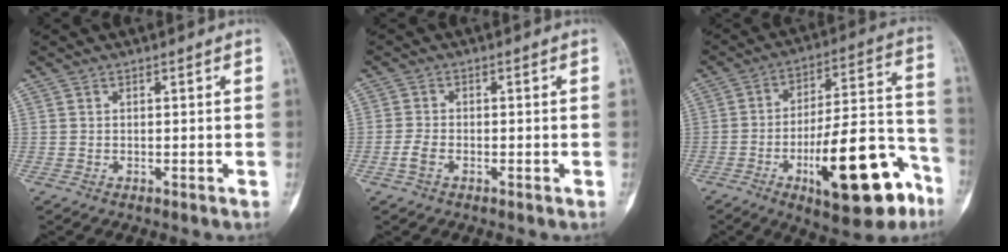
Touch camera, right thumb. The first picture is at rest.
{"total": 2.6, "force": [-1.1, 1.6, 1.8], "torque": [-0.043, 0.006, -0.024]}
{"total": 22.8, "force": [-10.5, 7.9, 18.6], "torque": [-0.251, 0.069, -0.149]}